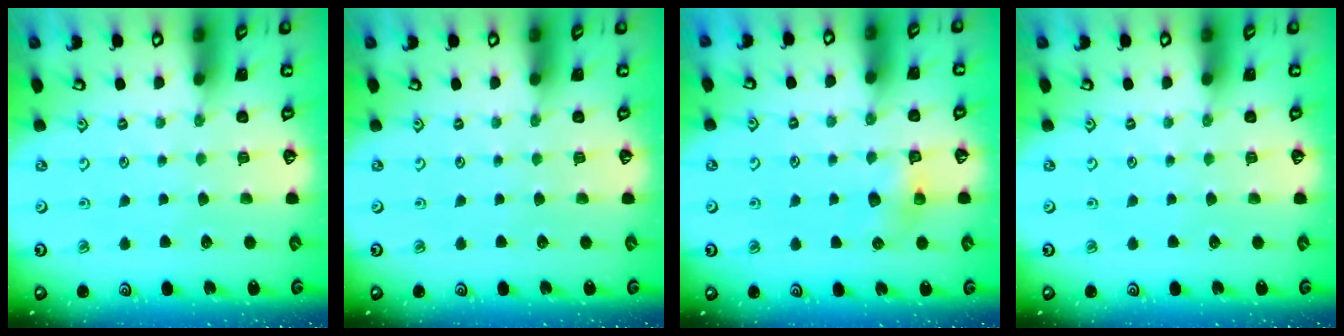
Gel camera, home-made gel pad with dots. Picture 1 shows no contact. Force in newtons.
{"total": 0.0}
{"total": 6.5, "press": 6.5, "slide": 0.4}
{"total": 0.0}